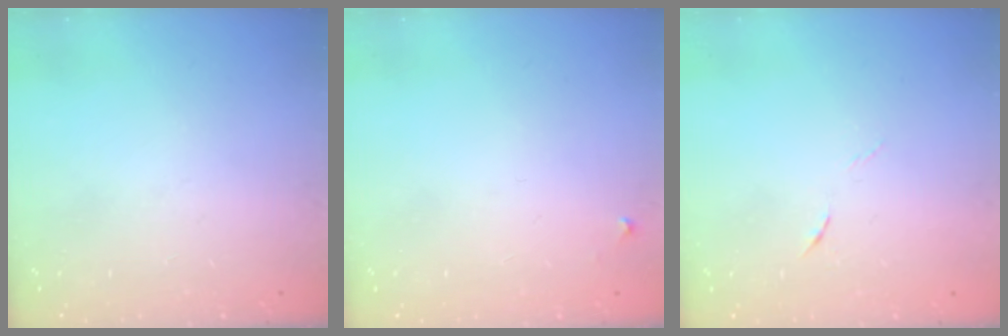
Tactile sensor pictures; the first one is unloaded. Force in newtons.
{"total": 4.2, "press": 4.1, "slide": 0.7}
{"total": 4.4, "press": 4.2, "slide": 1.3}